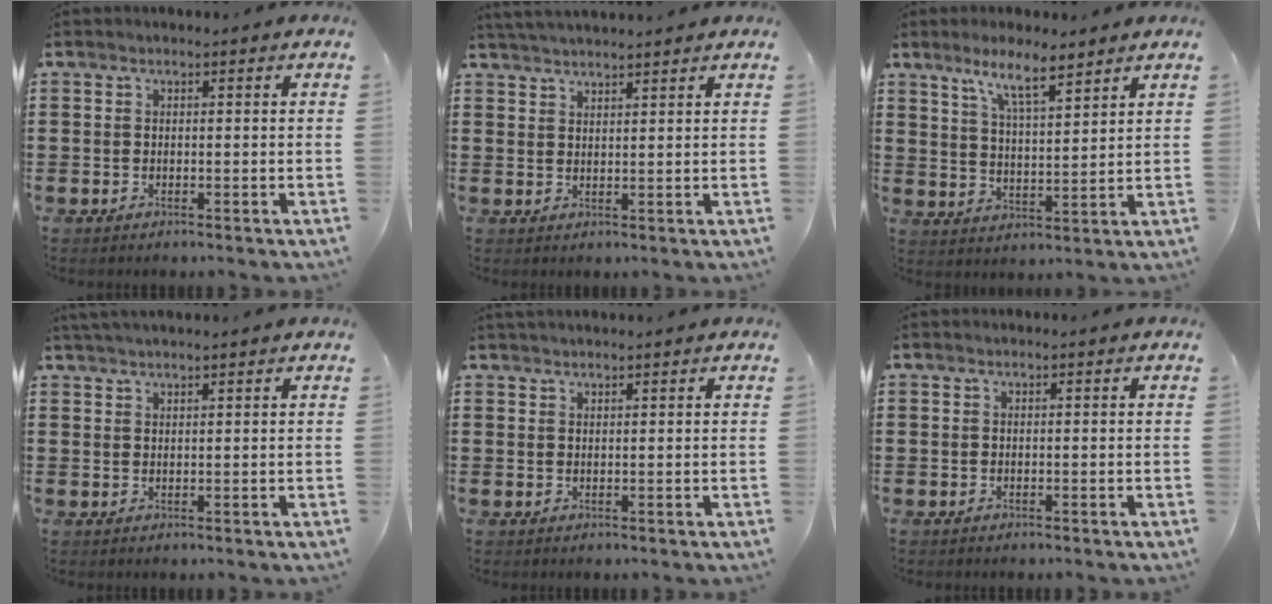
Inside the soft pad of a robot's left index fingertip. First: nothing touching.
{"total": 2.7, "force": [2.7, -0.2, 0.3], "torque": [-0.012, -0.002, 0.052]}
{"total": 7.1, "force": [5.4, 1.0, 4.4], "torque": [-0.094, -0.013, 0.093]}
{"total": 1.6, "force": [1.6, -0.1, 0.4], "torque": [-0.011, 0.001, 0.031]}
{"total": 1.2, "force": [1.1, 0.0, 0.3], "torque": [-0.007, 0.000, 0.022]}
{"total": 0.0}